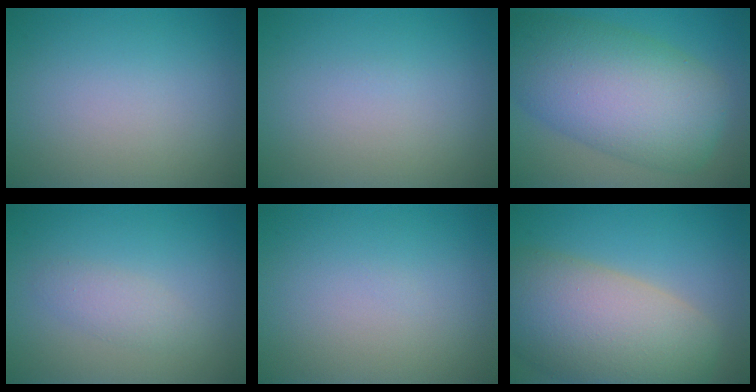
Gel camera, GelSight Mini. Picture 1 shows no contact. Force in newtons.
{"total": 0.0}
{"total": 11.7, "press": 11.7, "slide": 0.3}
{"total": 1.6, "press": 1.6, "slide": 0.0}
{"total": 0.0}
{"total": 11.6, "press": 11.6, "slide": 0.7}